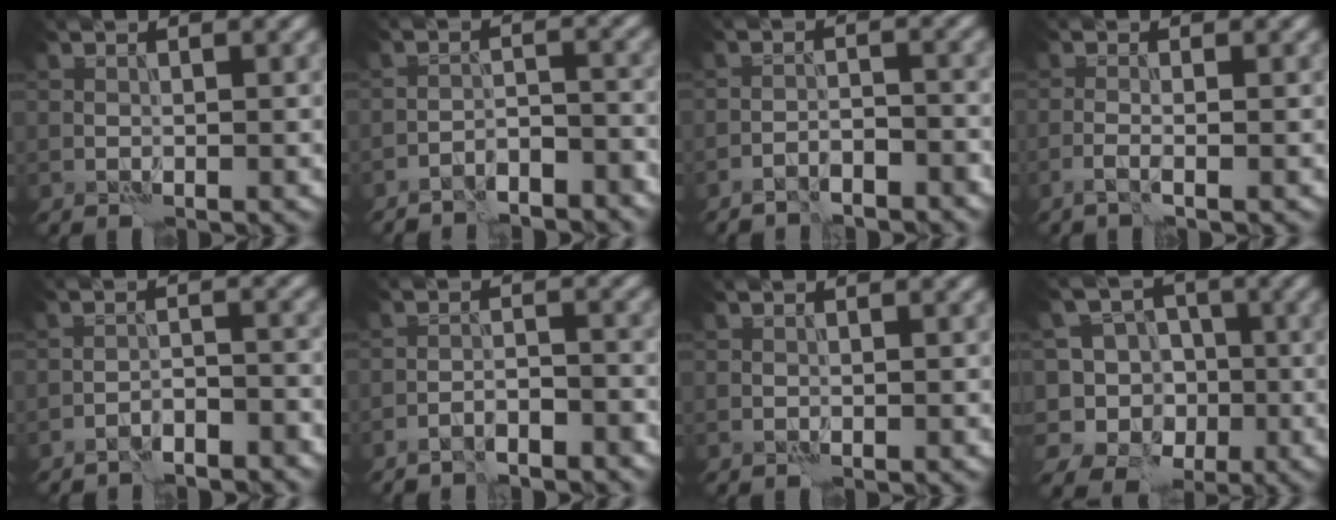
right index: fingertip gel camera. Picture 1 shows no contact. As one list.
[{"total": 4.8, "force": [-4.2, 1.2, 1.8], "torque": [-0.024, 0.000, -0.071]}, {"total": 3.1, "force": [-2.7, 0.7, 1.2], "torque": [-0.015, 0.004, -0.048]}, {"total": 1.2, "force": [-0.6, 0.0, 1.0], "torque": [-0.019, -0.001, -0.021]}, {"total": 3.4, "force": [-3.0, 0.7, 1.4], "torque": [-0.016, 0.006, -0.052]}, {"total": 3.4, "force": [-2.9, 0.7, 1.5], "torque": [-0.021, 0.004, -0.050]}, {"total": 0.0}, {"total": 9.0, "force": [-1.2, 8.6, 2.3], "torque": [-0.047, 0.031, -0.053]}]